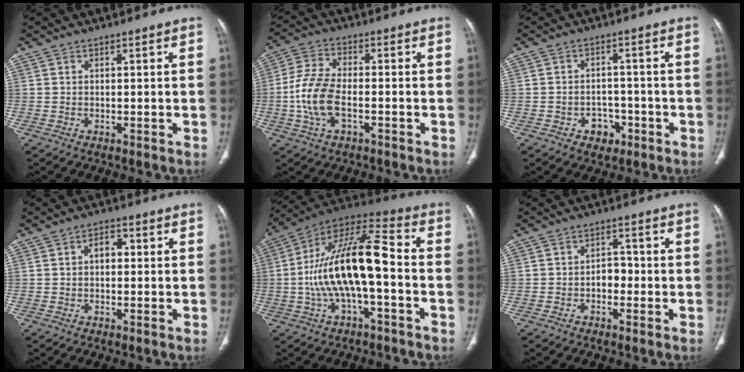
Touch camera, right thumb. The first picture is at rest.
{"total": 10.1, "force": [-2.4, 5.0, 8.5], "torque": [-0.189, 0.018, -0.048]}
{"total": 4.7, "force": [-2.2, 3.7, 2.0], "torque": [-0.006, 0.022, -0.027]}
{"total": 3.6, "force": [0.4, 2.4, 2.7], "torque": [-0.036, 0.014, 0.003]}
{"total": 19.1, "force": [-2.4, 7.0, 17.6], "torque": [-0.332, 0.055, -0.044]}
{"total": 3.3, "force": [-1.1, 2.4, 2.0], "torque": [-0.014, 0.017, -0.024]}